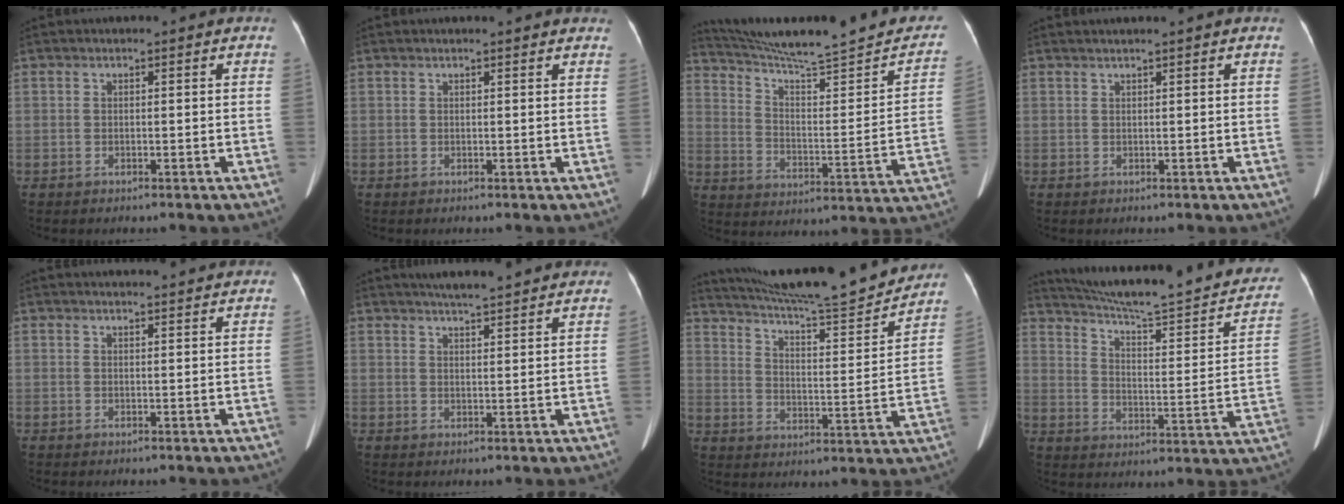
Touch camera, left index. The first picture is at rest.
{"total": 4.5, "force": [4.2, 0.5, 1.4], "torque": [-0.016, 0.014, 0.034]}
{"total": 23.3, "force": [20.2, 1.8, 11.4], "torque": [-0.167, -0.023, 0.282]}
{"total": 1.8, "force": [1.5, -0.4, 0.9], "torque": [-0.011, 0.015, 0.031]}
{"total": 8.3, "force": [8.0, 0.5, 2.3], "torque": [-0.026, 0.020, 0.083]}
{"total": 11.2, "force": [10.0, 0.8, 4.8], "torque": [-0.068, 0.018, 0.122]}
{"total": 22.8, "force": [21.0, 0.6, 8.9], "torque": [-0.149, -0.042, 0.296]}
{"total": 25.1, "force": [21.6, 2.4, 12.6], "torque": [-0.185, -0.032, 0.286]}